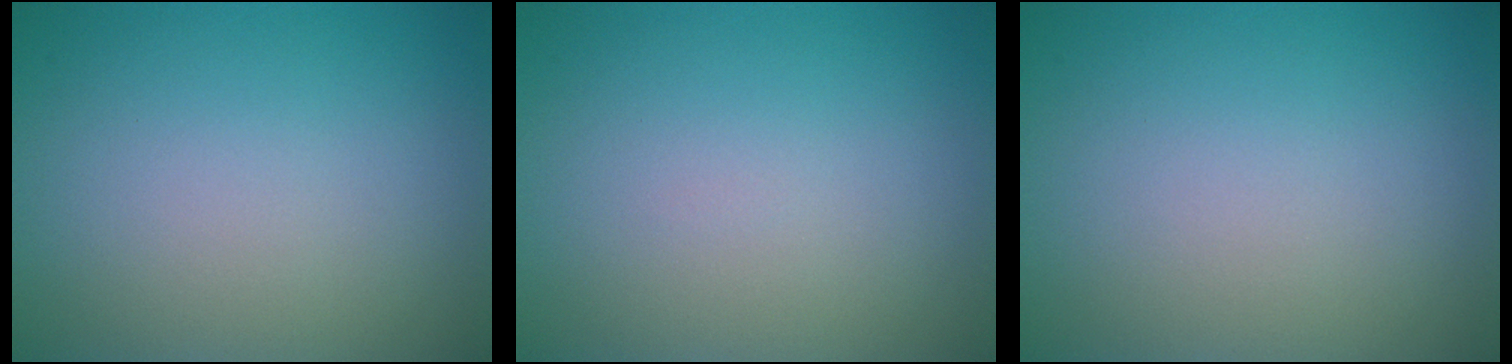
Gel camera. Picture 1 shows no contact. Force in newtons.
{"total": 0.0}
{"total": 0.0}